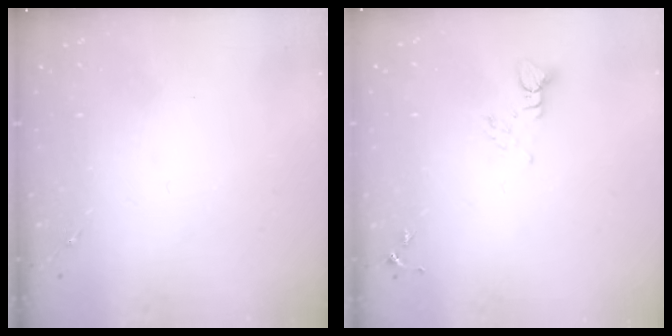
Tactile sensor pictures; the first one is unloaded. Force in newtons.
{"total": 4.1, "press": 4.1, "slide": 0.4}